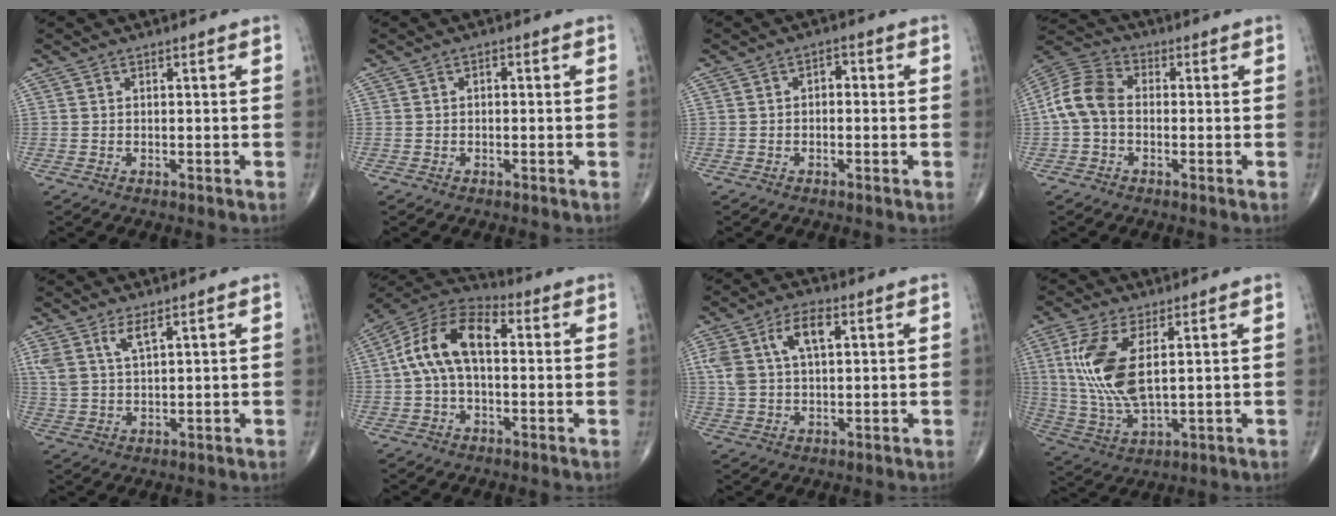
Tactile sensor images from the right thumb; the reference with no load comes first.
{"total": 1.0, "force": [0.1, 0.7, 0.8], "torque": [-0.005, 0.006, -0.003]}
{"total": 2.3, "force": [0.0, 1.5, 1.7], "torque": [-0.008, 0.011, -0.010]}
{"total": 9.0, "force": [-0.7, 6.4, 6.4], "torque": [-0.125, 0.027, -0.027]}
{"total": 4.9, "force": [3.0, 1.5, 3.6], "torque": [-0.078, -0.013, 0.066]}
{"total": 13.2, "force": [1.2, 7.3, 10.9], "torque": [-0.206, 0.040, 0.008]}
{"total": 8.9, "force": [3.2, 4.3, 7.1], "torque": [-0.141, 0.007, 0.062]}
{"total": 13.4, "force": [3.1, 5.5, 11.9], "torque": [-0.263, -0.013, 0.071]}